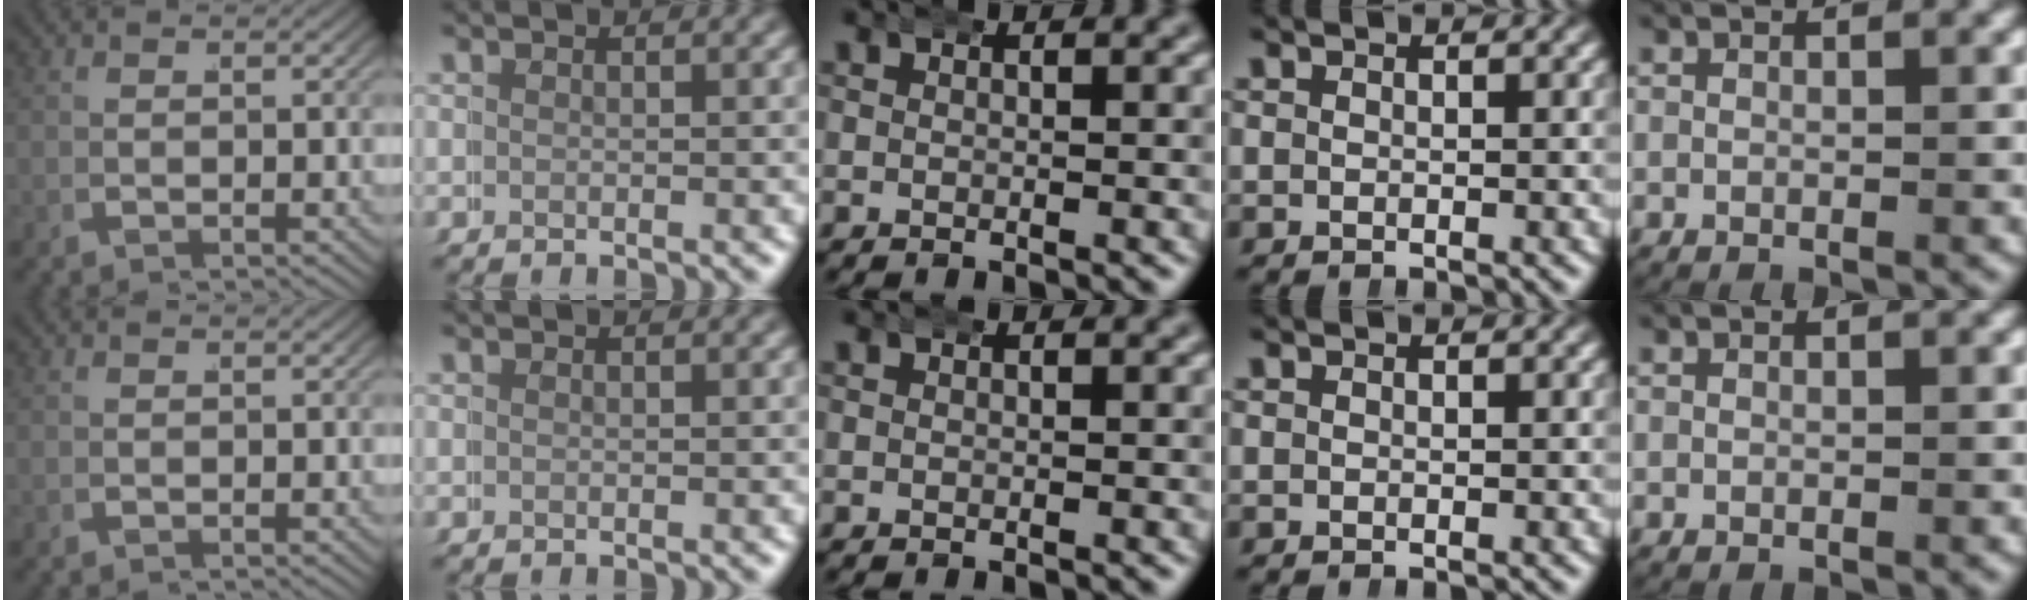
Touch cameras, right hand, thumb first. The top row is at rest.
{"middle": {"total": 2.1, "force": [-0.5, -0.8, -1.9], "torque": [0.028, -0.002, -0.007]}, "ring": {"total": 0.8, "force": [0.2, -0.5, -0.6], "torque": [0.014, 0.007, -0.001]}}